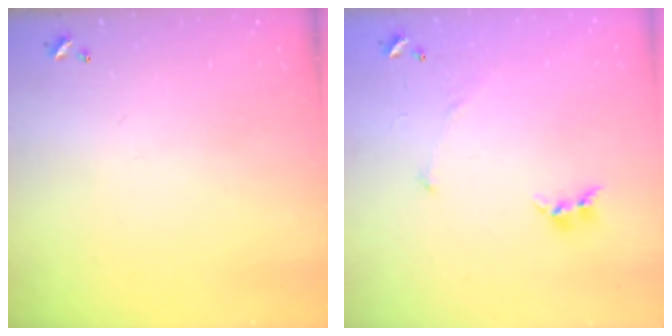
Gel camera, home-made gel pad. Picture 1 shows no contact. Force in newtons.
{"total": 5.2, "press": 5.1, "slide": 0.6}